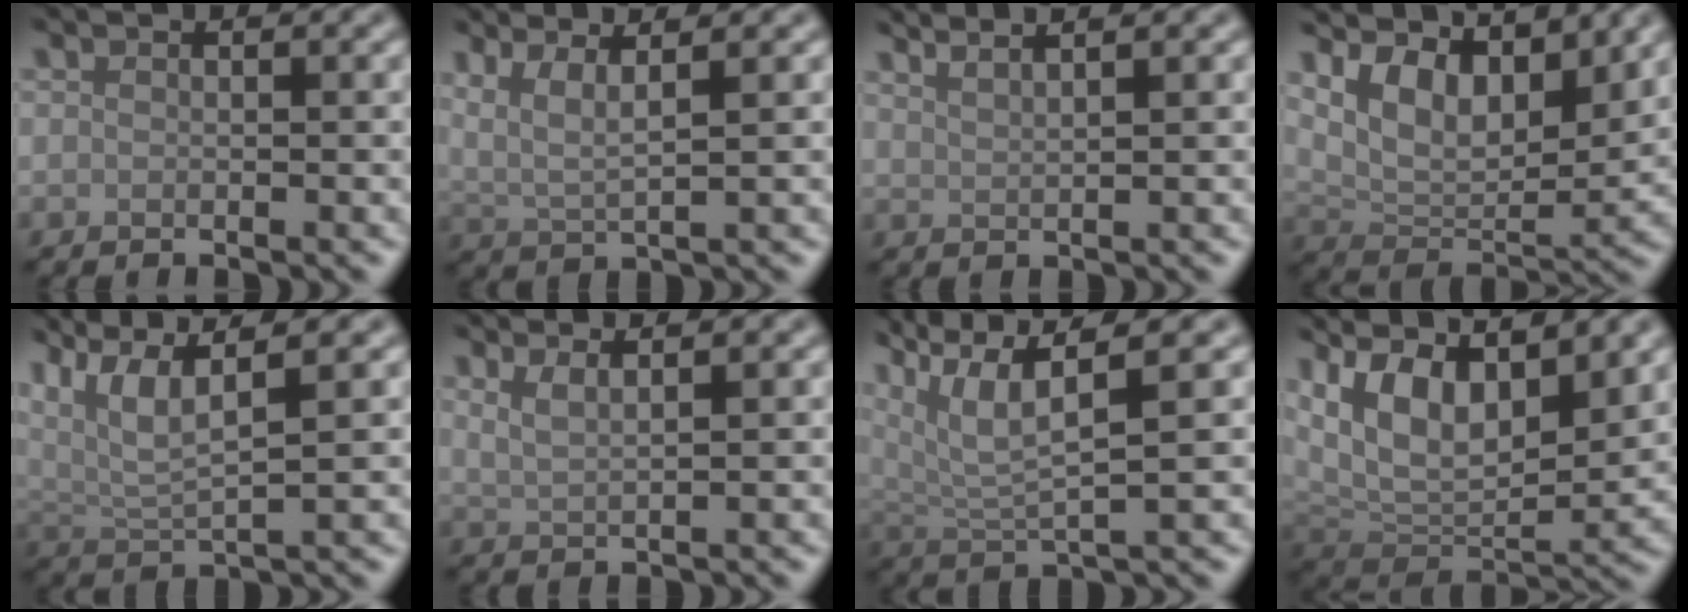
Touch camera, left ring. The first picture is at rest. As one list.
[{"total": 4.0, "force": [2.4, 0.9, 3.0], "torque": [-0.059, 0.007, 0.037]}, {"total": 4.1, "force": [3.3, 1.3, 2.2], "torque": [-0.008, 0.024, 0.019]}, {"total": 7.5, "force": [4.2, 3.5, 5.1], "torque": [-0.093, -0.009, 0.075]}, {"total": 6.4, "force": [3.9, 1.6, 4.8], "torque": [-0.107, 0.012, 0.077]}, {"total": 2.2, "force": [1.5, 0.7, 1.6], "torque": [-0.021, 0.002, 0.023]}, {"total": 6.9, "force": [3.5, 1.9, 5.6], "torque": [-0.118, 0.007, 0.071]}, {"total": 10.4, "force": [4.9, 4.8, 7.9], "torque": [-0.137, 0.006, 0.081]}]